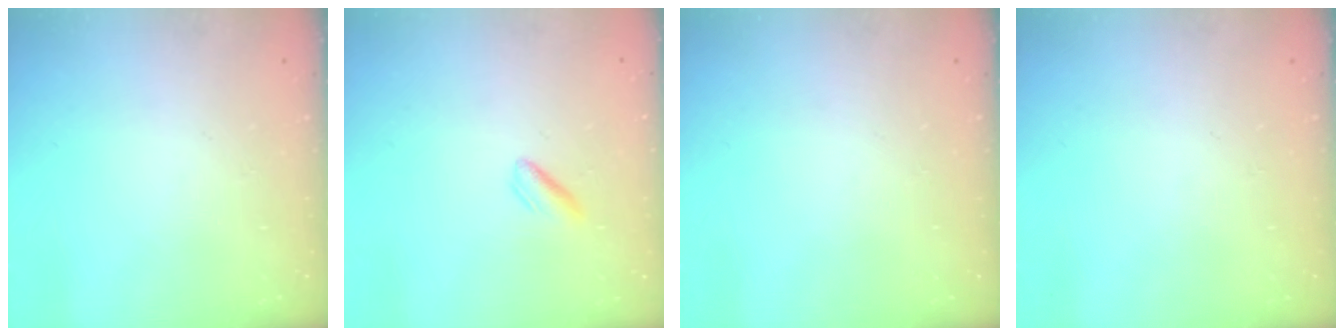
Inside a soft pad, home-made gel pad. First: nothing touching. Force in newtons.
{"total": 2.4, "press": 2.3, "slide": 0.9}
{"total": 0.0}
{"total": 0.0}